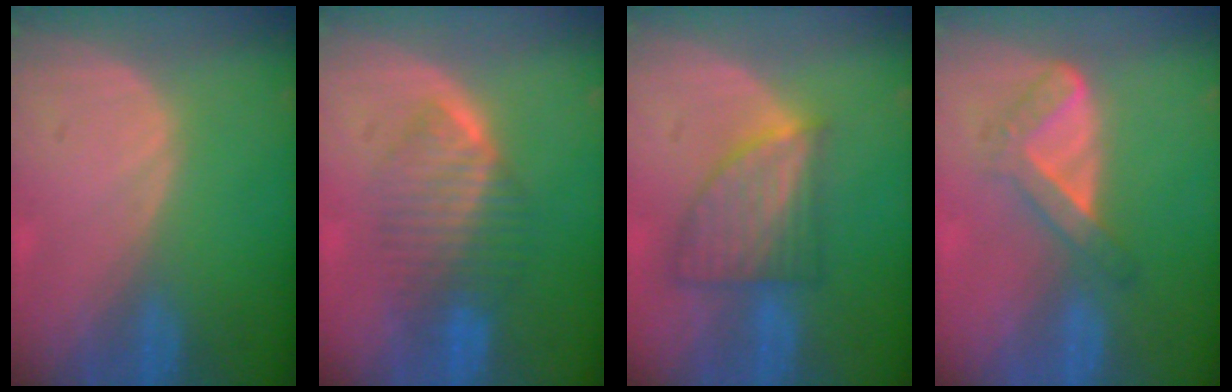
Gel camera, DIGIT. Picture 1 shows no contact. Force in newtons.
{"total": 6.5, "press": 6.4, "slide": 1.0}
{"total": 7.4, "press": 6.7, "slide": 3.3}
{"total": 5.5, "press": 4.7, "slide": 2.9}